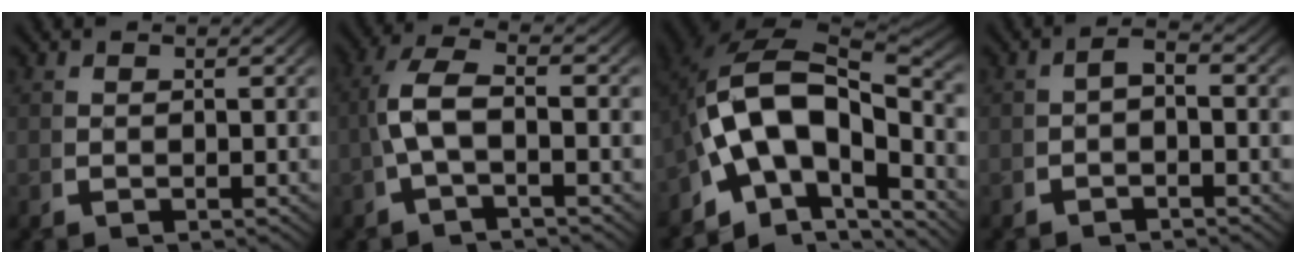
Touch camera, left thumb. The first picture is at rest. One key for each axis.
{"total": 4.7, "fx": -0.5, "fy": 2.1, "fz": 4.2, "tx": -0.102, "ty": -0.005, "tz": -0.008}
{"total": 16.6, "fx": -2.5, "fy": 11.1, "fz": 12.1, "tx": -0.253, "ty": -0.045, "tz": -0.025}
{"total": 1.7, "fx": -0.9, "fy": 0.9, "fz": 1.1, "tx": -0.020, "ty": -0.004, "tz": -0.014}